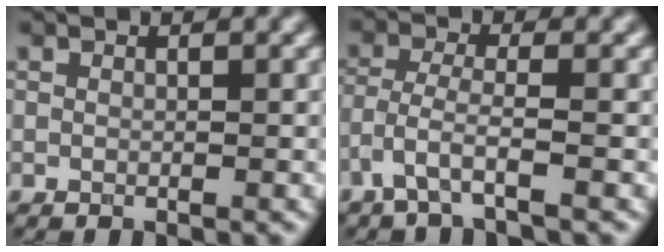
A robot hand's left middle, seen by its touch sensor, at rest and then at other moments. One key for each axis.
{"total": 2.8, "fx": -1.9, "fy": 0.4, "fz": 2.1, "tx": -0.045, "ty": 0.000, "tz": -0.047}